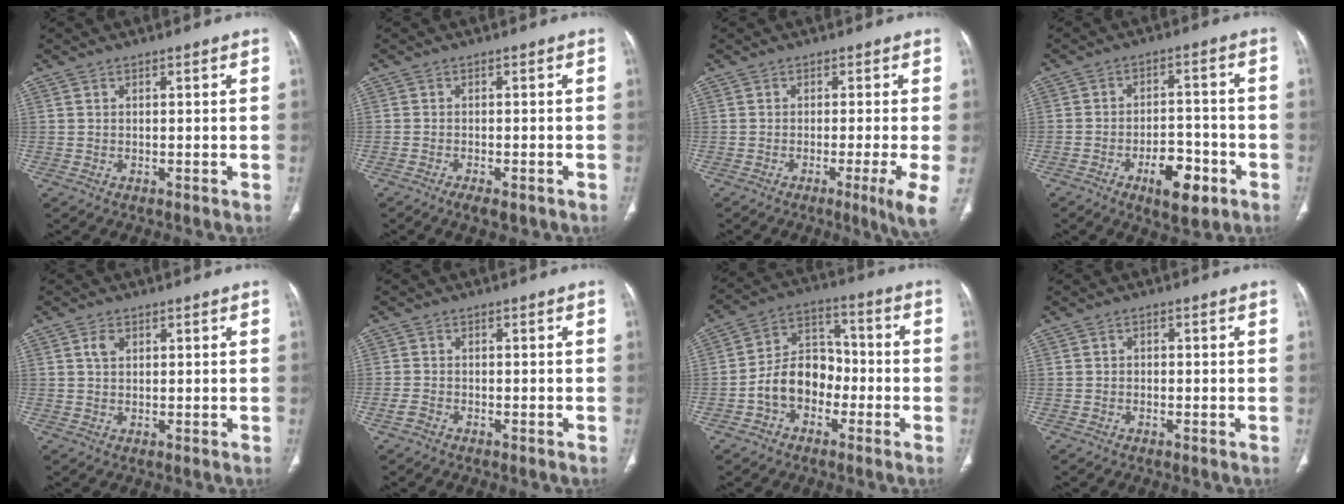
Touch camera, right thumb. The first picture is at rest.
{"total": 3.6, "force": [-2.5, 1.3, 2.2], "torque": [-0.032, 0.005, -0.035]}
{"total": 5.6, "force": [-1.9, -0.4, 5.2], "torque": [-0.080, -0.017, -0.031]}
{"total": 9.1, "force": [-4.5, 4.3, 6.7], "torque": [-0.085, 0.030, -0.065]}
{"total": 2.2, "force": [0.9, 1.5, 1.4], "torque": [-0.024, 0.003, 0.017]}
{"total": 1.7, "force": [-1.2, 1.0, 0.8], "torque": [-0.018, 0.005, -0.024]}
{"total": 10.9, "force": [-3.3, 8.1, 6.5], "torque": [-0.085, 0.046, -0.068]}
{"total": 0.8, "force": [-0.2, 0.7, 0.2], "torque": [0.006, 0.003, -0.008]}